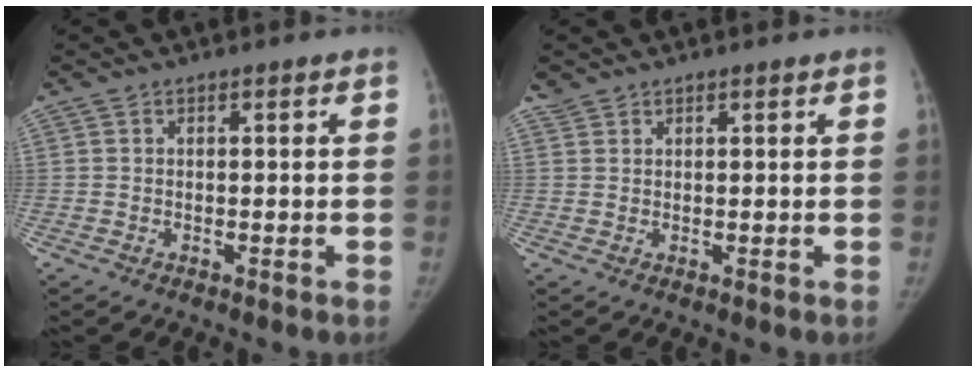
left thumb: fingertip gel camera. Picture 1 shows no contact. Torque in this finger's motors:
{"motor_torque": [-0.12, -0.19, -0.02, -0.09, -0.05]}